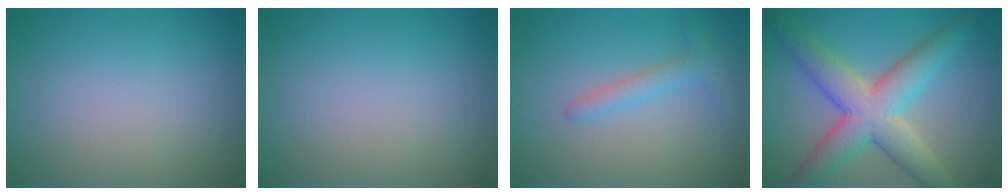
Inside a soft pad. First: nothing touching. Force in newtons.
{"total": 0.0}
{"total": 2.1, "press": 2.1, "slide": 0.0}
{"total": 7.5, "press": 7.5, "slide": 0.3}